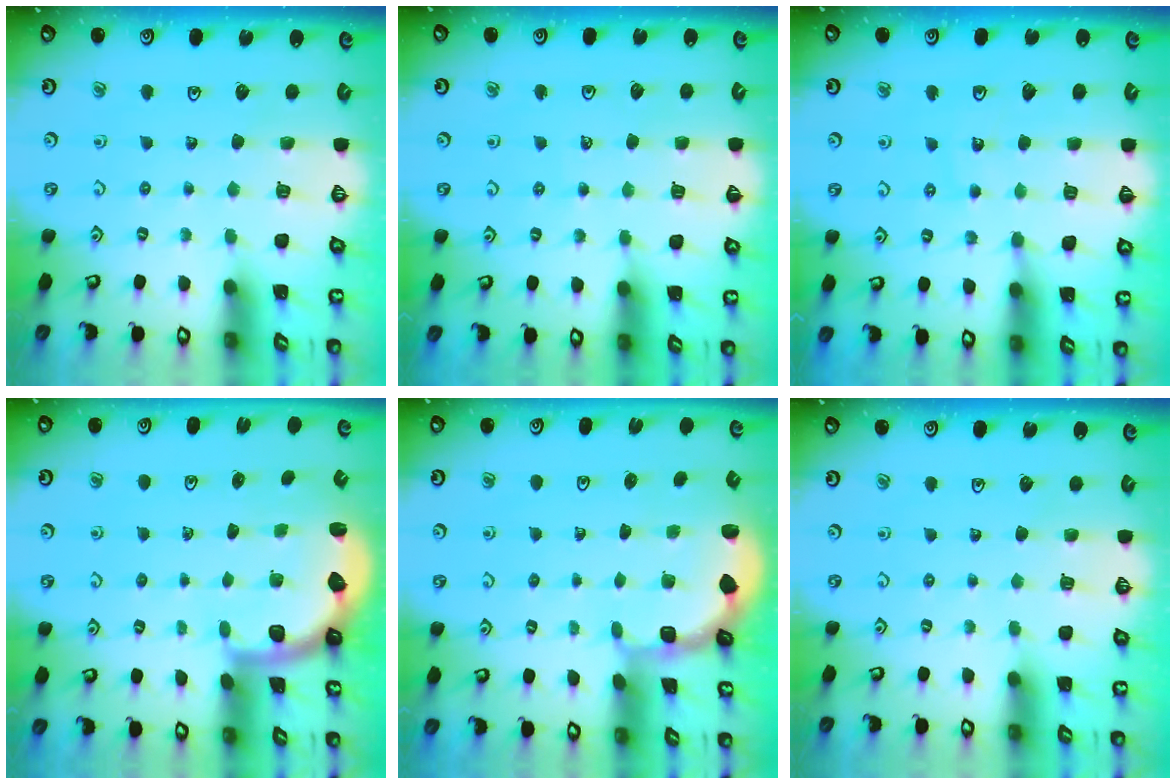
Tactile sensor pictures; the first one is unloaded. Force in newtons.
{"total": 3.7, "press": 3.6, "slide": 0.6}
{"total": 11.5, "press": 11.0, "slide": 3.3}
{"total": 2.1, "press": 2.0, "slide": 0.7}
{"total": 1.8, "press": 1.6, "slide": 0.7}
{"total": 0.0}